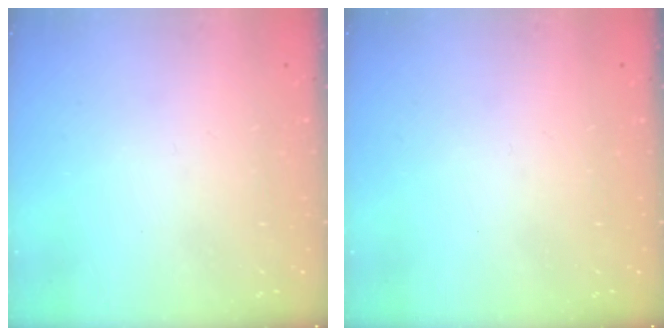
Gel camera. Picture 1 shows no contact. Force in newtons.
{"total": 0.0}